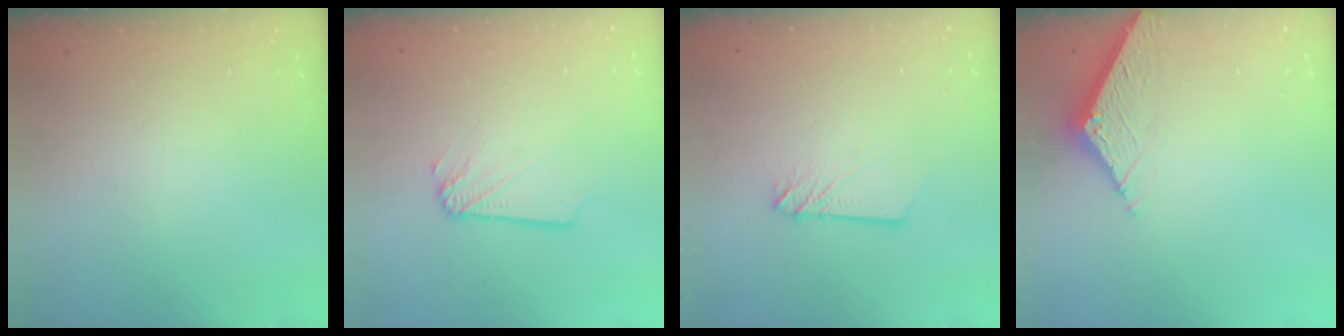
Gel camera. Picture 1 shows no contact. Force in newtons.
{"total": 1.2, "press": 1.2, "slide": 0.1}
{"total": 3.0, "press": 3.0, "slide": 0.2}
{"total": 6.7, "press": 6.7, "slide": 0.2}